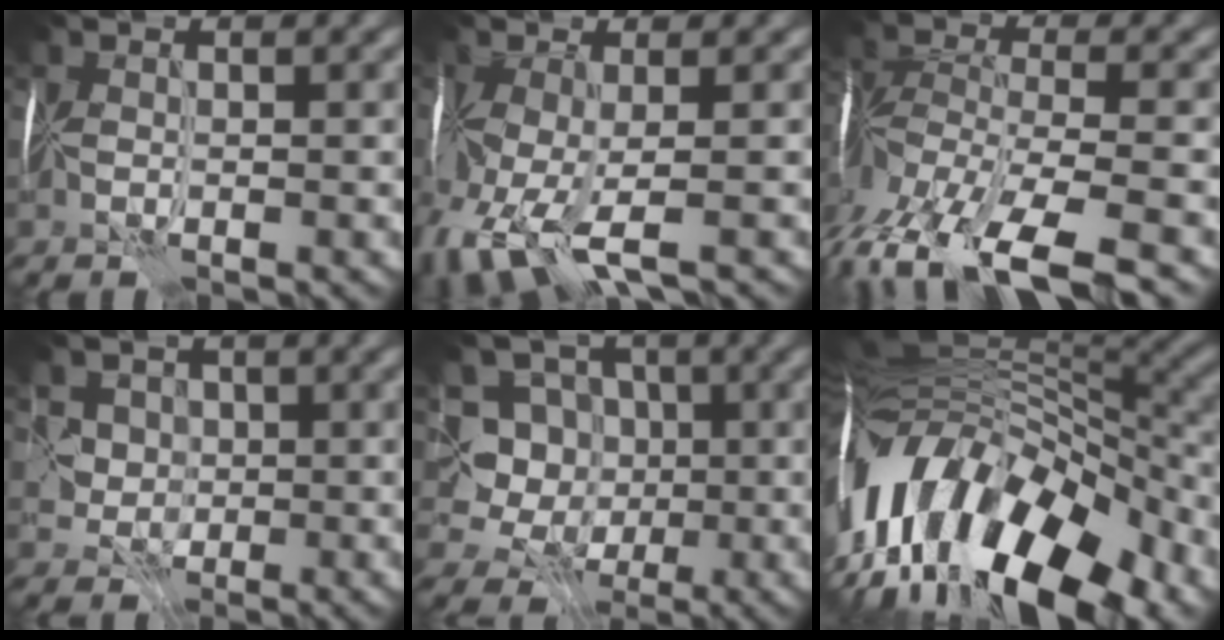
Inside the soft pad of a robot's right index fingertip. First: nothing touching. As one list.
[{"total": 5.3, "force": [-2.4, 2.2, 4.2], "torque": [-0.111, -0.014, -0.048]}, {"total": 12.6, "force": [-8.7, 5.3, 7.5], "torque": [-0.186, -0.025, -0.126]}, {"total": 2.8, "force": [0.6, 2.7, 0.2], "torque": [-0.002, 0.014, 0.013]}, {"total": 6.5, "force": [1.0, 6.3, 1.3], "torque": [-0.028, 0.023, -0.015]}, {"total": 16.2, "force": [-6.2, 7.7, 12.8], "torque": [-0.236, 0.014, -0.113]}]